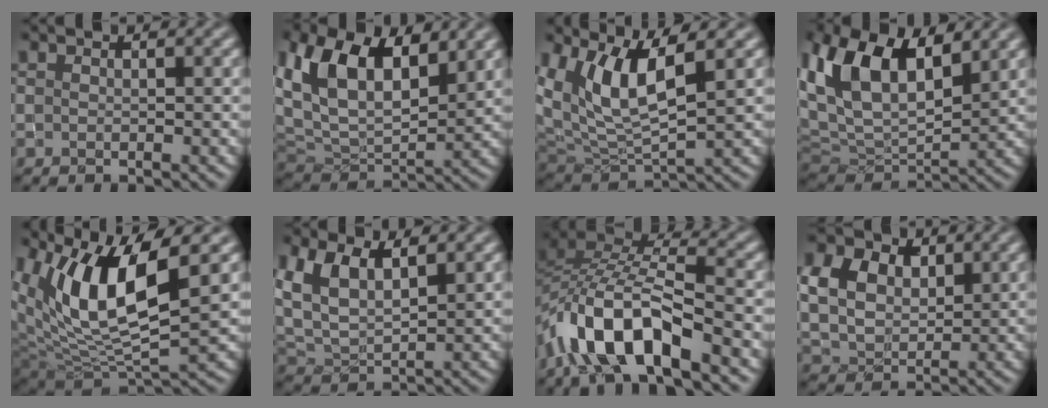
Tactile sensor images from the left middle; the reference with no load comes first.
{"total": 11.5, "force": [4.3, 6.5, 8.4], "torque": [-0.180, -0.002, 0.082]}
{"total": 8.0, "force": [3.3, 3.1, 6.6], "torque": [-0.145, -0.007, 0.065]}
{"total": 12.0, "force": [4.6, 6.4, 9.1], "torque": [-0.197, 0.003, 0.086]}
{"total": 10.3, "force": [4.1, 3.9, 8.6], "torque": [-0.158, -0.011, 0.079]}
{"total": 6.3, "force": [2.7, 3.2, 4.7], "torque": [-0.113, 0.004, 0.049]}
{"total": 9.4, "force": [-5.5, 3.4, 6.8], "torque": [-0.124, 0.013, -0.109]}
{"total": 9.9, "force": [4.6, 6.8, 5.5], "torque": [-0.130, 0.028, 0.068]}